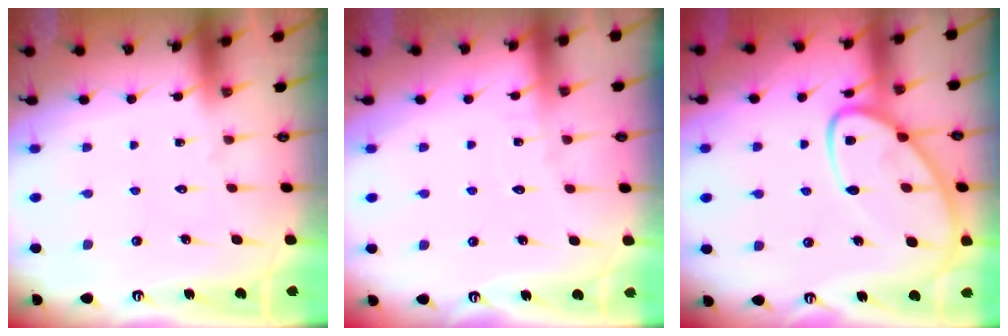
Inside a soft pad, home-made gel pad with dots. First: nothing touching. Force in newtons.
{"total": 1.8, "press": 1.8, "slide": 0.2}
{"total": 13.7, "press": 13.6, "slide": 1.3}